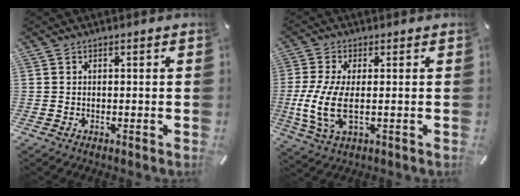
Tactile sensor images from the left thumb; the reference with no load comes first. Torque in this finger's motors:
{"motor_torque": [0.67, 1.77, 0.89, -0.55, 0.51]}